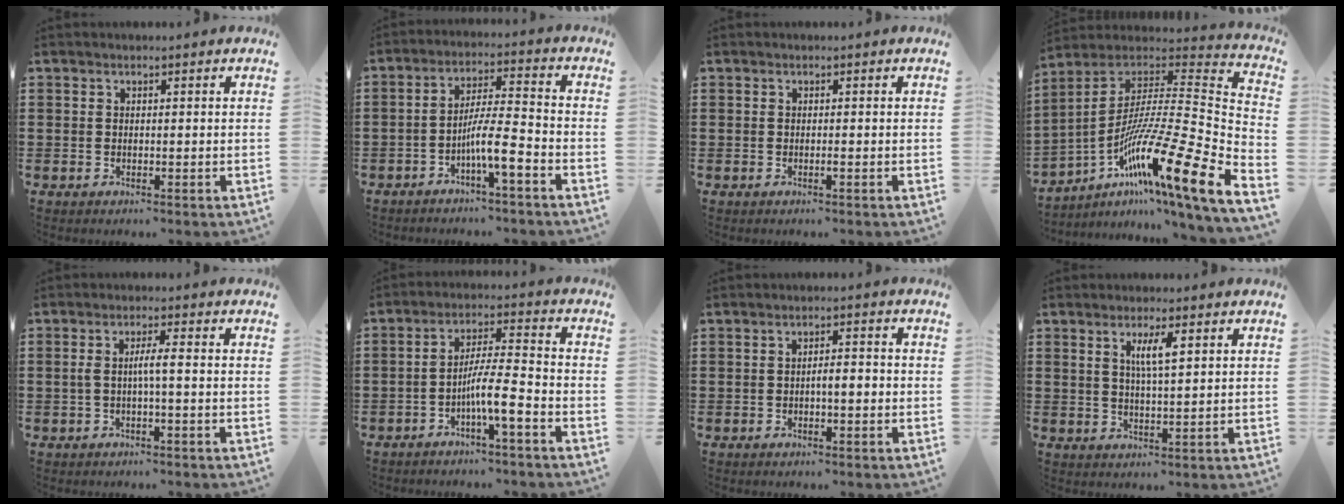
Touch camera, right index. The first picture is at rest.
{"total": 7.5, "force": [-3.9, 0.9, 6.4], "torque": [-0.120, -0.001, -0.073]}
{"total": 0.7, "force": [-0.3, 0.0, 0.6], "torque": [-0.011, -0.002, -0.006]}
{"total": 17.3, "force": [-8.8, 0.8, 14.9], "torque": [-0.261, -0.022, -0.167]}
{"total": 3.2, "force": [-0.4, 0.3, 3.1], "torque": [-0.067, -0.002, -0.014]}
{"total": 7.5, "force": [-3.7, 0.8, 6.5], "torque": [-0.122, 0.001, -0.071]}
{"total": 2.3, "force": [-0.9, 0.6, 2.0], "torque": [-0.036, 0.003, -0.017]}
{"total": 4.1, "force": [1.4, 0.8, 3.7], "torque": [-0.078, 0.007, 0.021]}